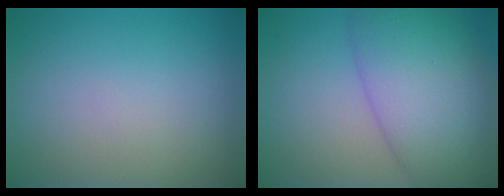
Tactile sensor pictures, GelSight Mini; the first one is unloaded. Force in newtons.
{"total": 9.9, "press": 9.9, "slide": 0.3}